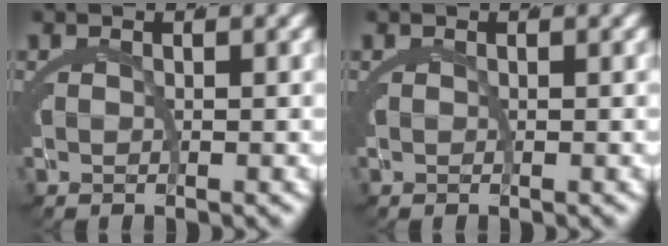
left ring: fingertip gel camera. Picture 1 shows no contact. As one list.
[{"total": 0.0}]